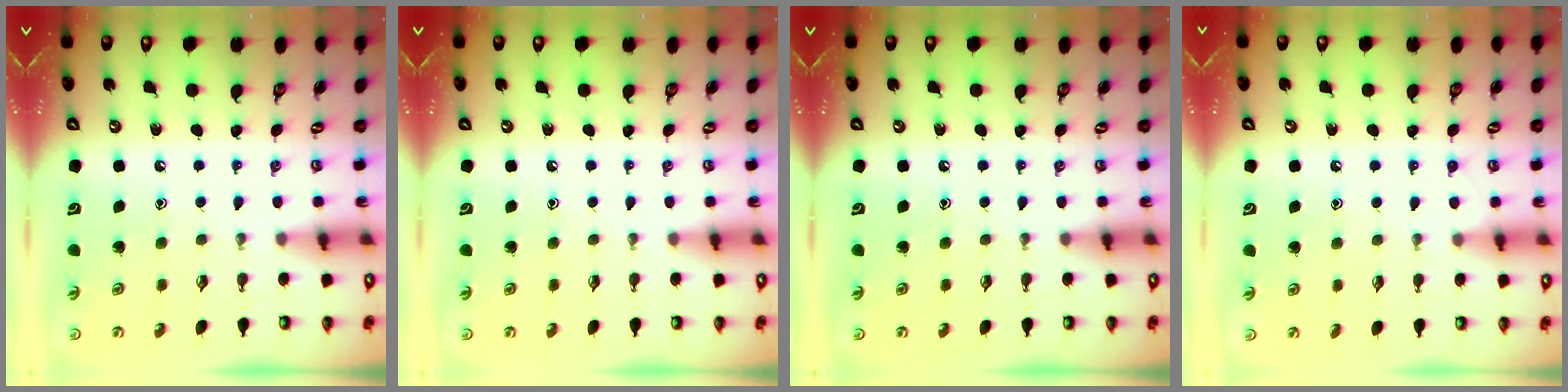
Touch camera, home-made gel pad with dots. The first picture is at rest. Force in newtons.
{"total": 0.0}
{"total": 0.0}
{"total": 5.9, "press": 5.9, "slide": 0.8}